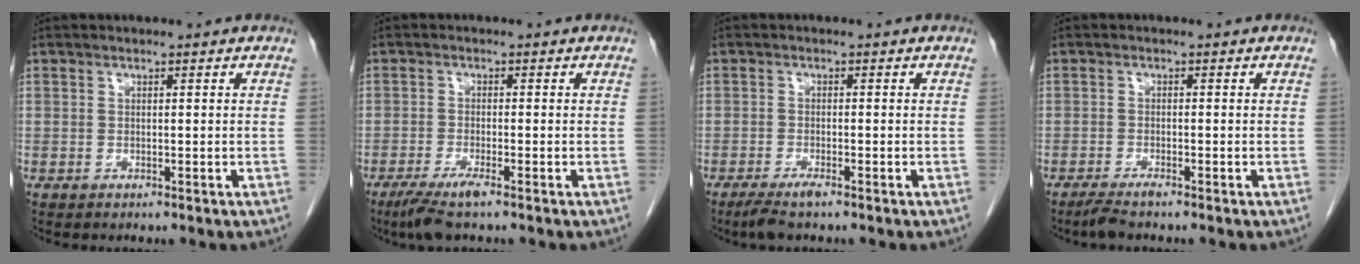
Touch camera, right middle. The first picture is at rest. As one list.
[{"total": 4.5, "force": [-3.1, 0.1, 3.2], "torque": [-0.064, -0.013, -0.059]}, {"total": 2.9, "force": [-2.2, 0.2, 1.9], "torque": [-0.039, -0.006, -0.042]}, {"total": 2.3, "force": [-1.9, -0.1, 1.2], "torque": [-0.029, -0.006, -0.038]}]